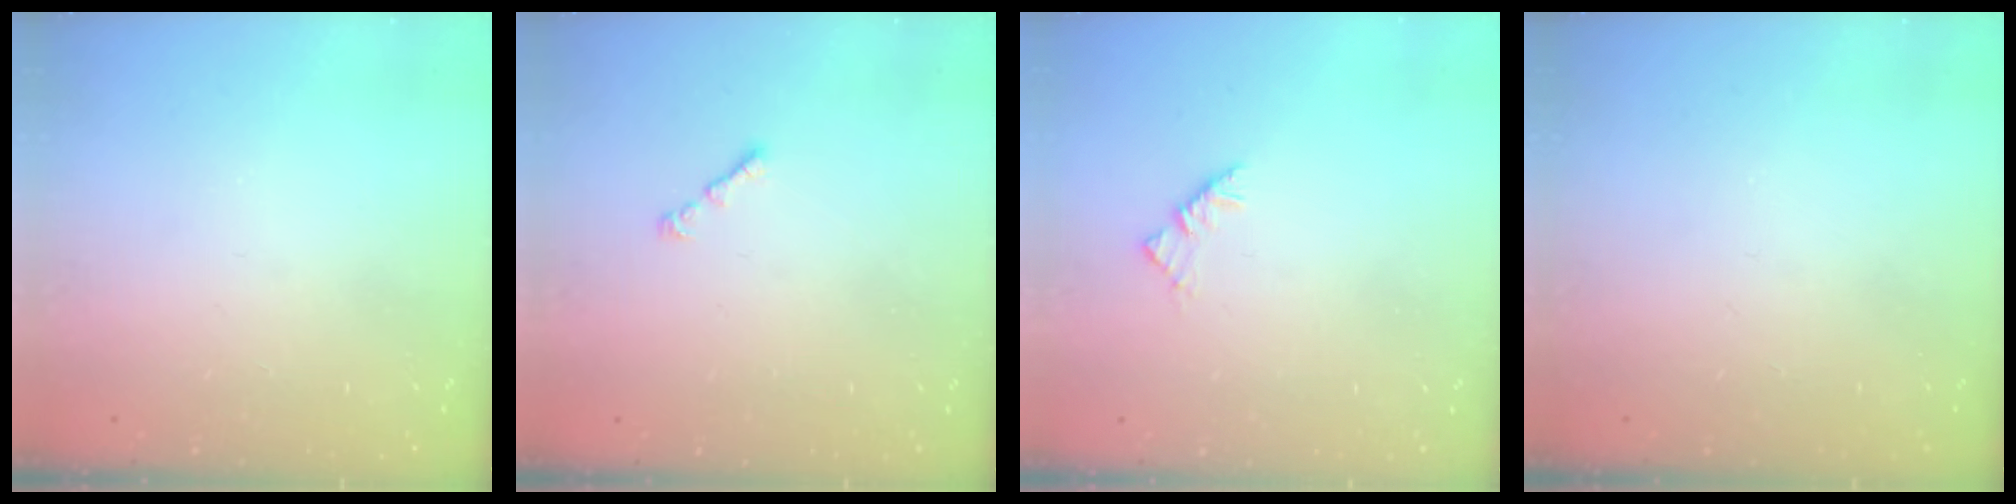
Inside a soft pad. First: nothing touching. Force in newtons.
{"total": 0.9, "press": 0.8, "slide": 0.5}
{"total": 2.9, "press": 2.8, "slide": 0.7}
{"total": 0.0}